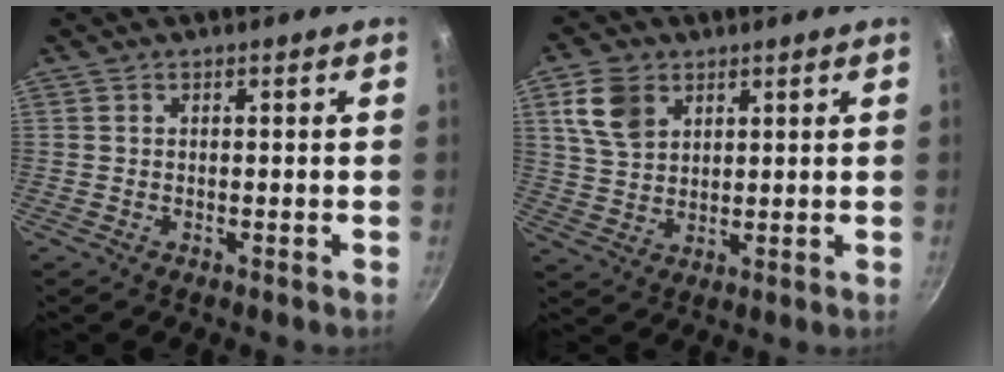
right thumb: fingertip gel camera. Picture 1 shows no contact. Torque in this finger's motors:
{"motor_torque": [1.05, 1.52, 0.69, 0.43, 0.28]}